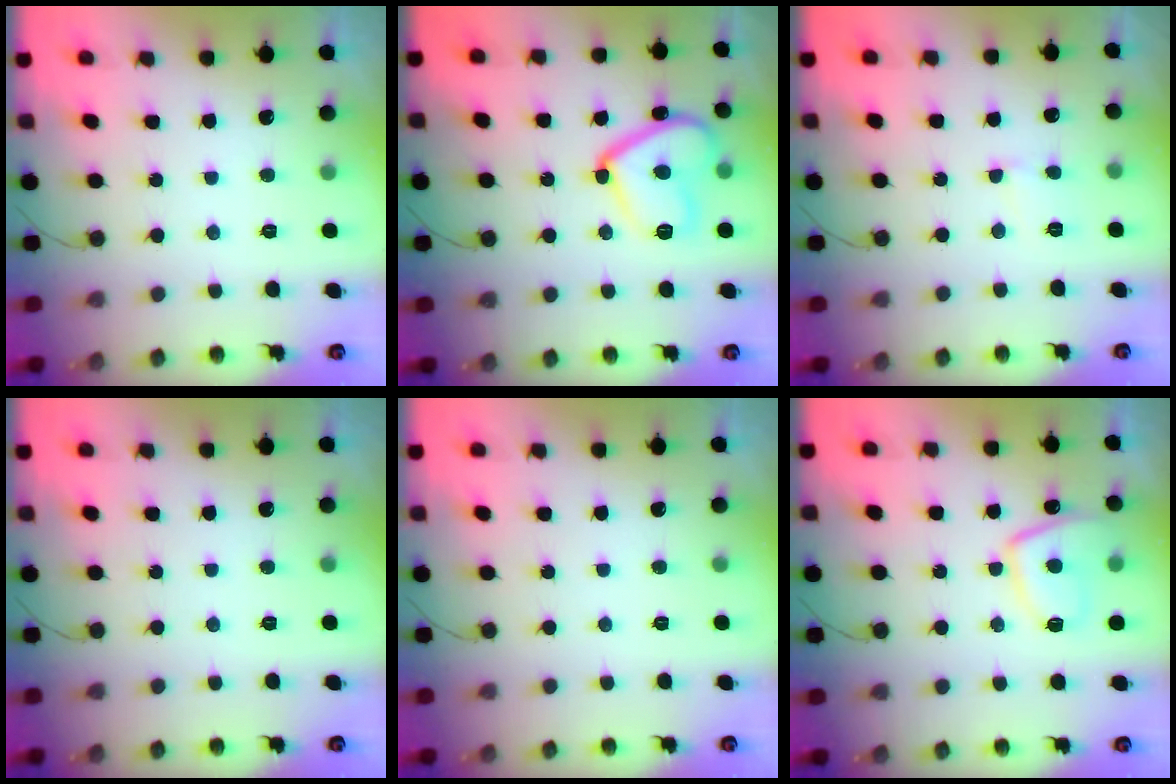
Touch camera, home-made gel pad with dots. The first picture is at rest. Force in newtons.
{"total": 15.0, "press": 14.9, "slide": 1.5}
{"total": 2.5, "press": 2.5, "slide": 0.2}
{"total": 0.0}
{"total": 0.0}
{"total": 10.0, "press": 9.9, "slide": 1.2}